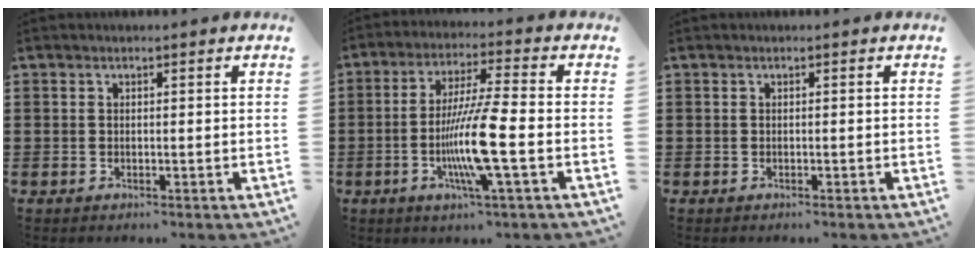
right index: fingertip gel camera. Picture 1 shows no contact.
{"total": 10.6, "force": [-2.9, 0.4, 10.2], "torque": [-0.205, -0.018, -0.061]}
{"total": 0.0}